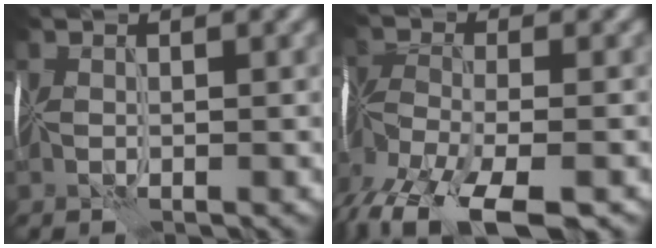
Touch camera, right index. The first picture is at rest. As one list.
[{"total": 9.5, "force": [-6.9, 3.6, 5.4], "torque": [-0.124, -0.019, -0.124]}]